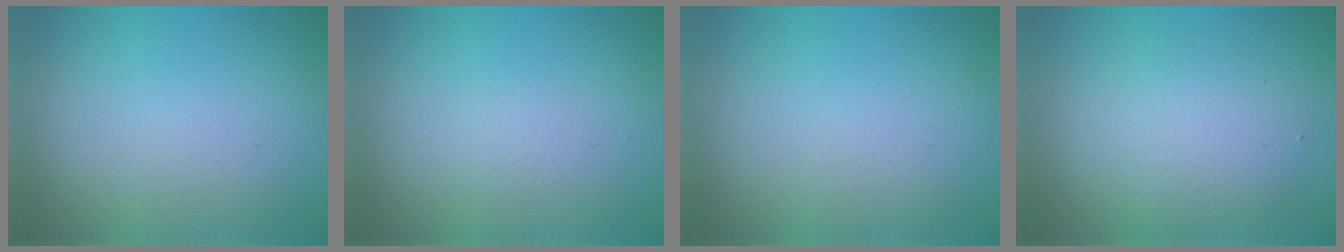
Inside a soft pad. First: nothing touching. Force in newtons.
{"total": 0.5, "press": 0.5, "slide": 0.1}
{"total": 0.0}
{"total": 3.5, "press": 3.5, "slide": 0.1}